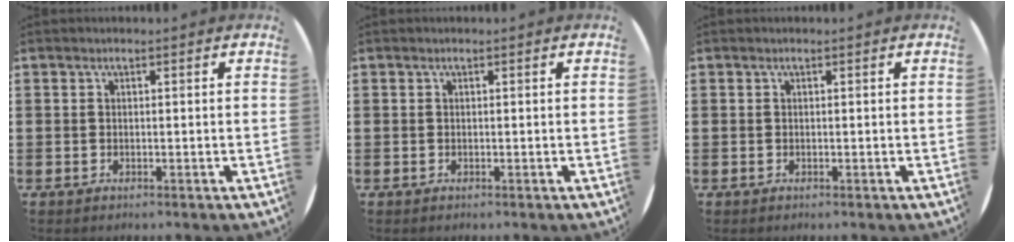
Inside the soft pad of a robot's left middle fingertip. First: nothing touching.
{"total": 0.0}
{"total": 0.0}